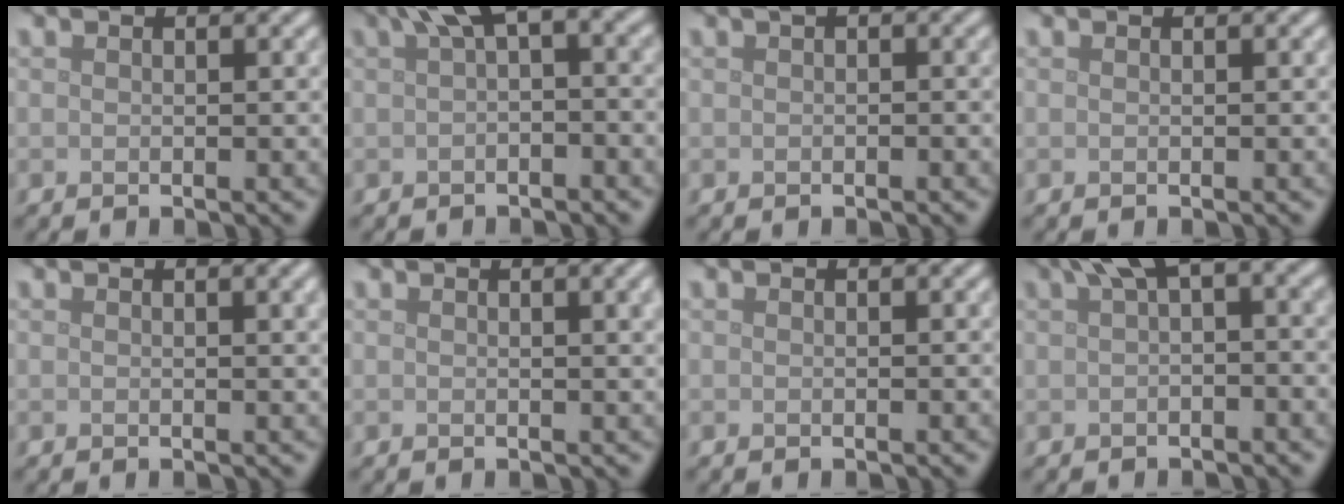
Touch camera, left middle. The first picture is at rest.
{"total": 4.5, "force": [1.4, 1.4, 4.1], "torque": [-0.051, 0.013, 0.015]}
{"total": 0.9, "force": [0.1, 0.4, 0.8], "torque": [-0.010, 0.001, 0.003]}
{"total": 0.0}
{"total": 2.3, "force": [0.8, 0.7, 2.0], "torque": [-0.015, 0.004, 0.010]}
{"total": 2.9, "force": [0.9, 1.0, 2.6], "torque": [-0.021, 0.004, 0.012]}
{"total": 0.0}
{"total": 4.1, "force": [1.4, 1.2, 3.6], "torque": [-0.047, 0.011, 0.016]}